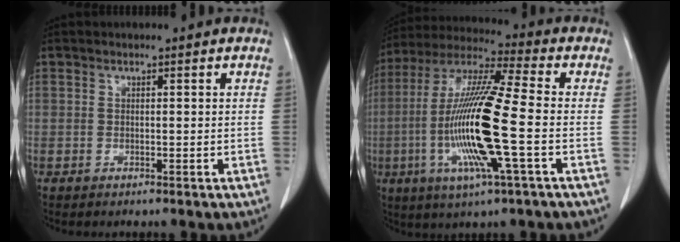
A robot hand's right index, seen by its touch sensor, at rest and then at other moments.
{"total": 17.3, "force": [-3.4, 0.6, 17.0], "torque": [-0.350, -0.011, -0.073]}